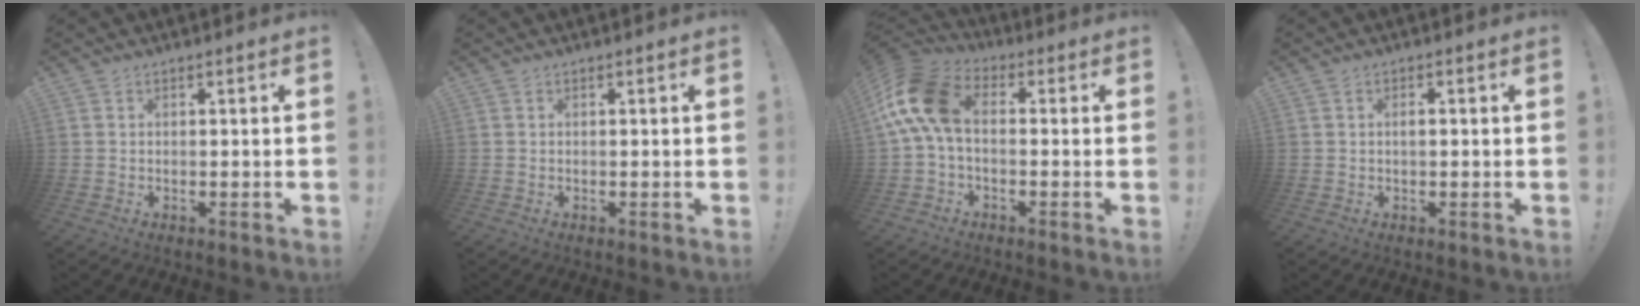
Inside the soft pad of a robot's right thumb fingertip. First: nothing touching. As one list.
[{"total": 0.0}, {"total": 14.0, "force": [1.4, 8.0, 11.4], "torque": [-0.235, 0.020, 0.030]}, {"total": 1.4, "force": [-0.3, 0.4, 1.3], "torque": [-0.024, 0.002, -0.007]}]